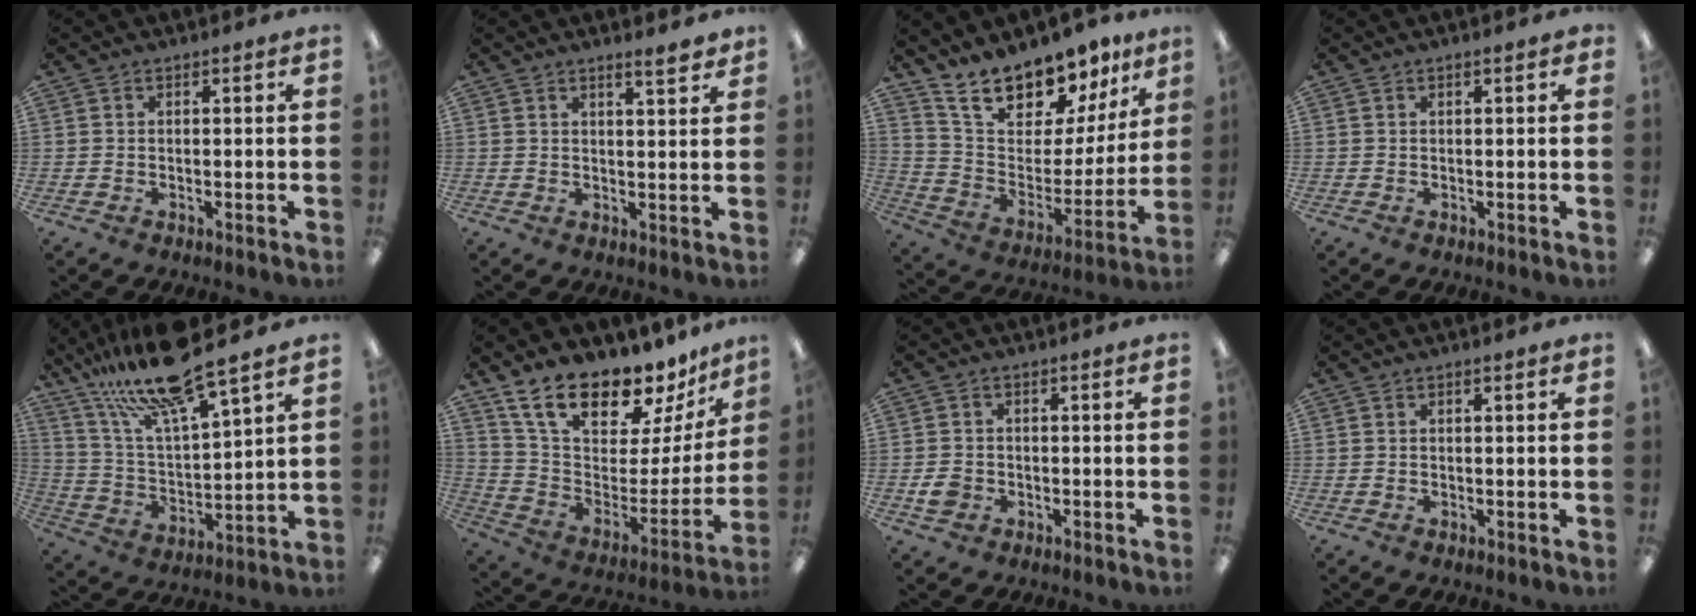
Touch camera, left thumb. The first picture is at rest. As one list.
[{"total": 3.8, "force": [3.3, 0.5, 1.8], "torque": [-0.019, -0.022, 0.054]}, {"total": 17.2, "force": [14.9, 6.6, 5.3], "torque": [-0.108, -0.117, 0.269]}, {"total": 1.2, "force": [0.7, 0.2, 0.9], "torque": [-0.020, 0.002, 0.012]}, {"total": 19.0, "force": [16.1, 2.3, 9.8], "torque": [-0.197, -0.093, 0.274]}, {"total": 19.7, "force": [16.1, 7.2, 8.6], "torque": [-0.156, -0.118, 0.288]}, {"total": 2.7, "force": [-0.6, 2.3, 1.3], "torque": [-0.028, 0.002, -0.013]}, {"total": 0.8, "force": [0.6, 0.0, 0.5], "torque": [-0.011, 0.001, 0.010]}]